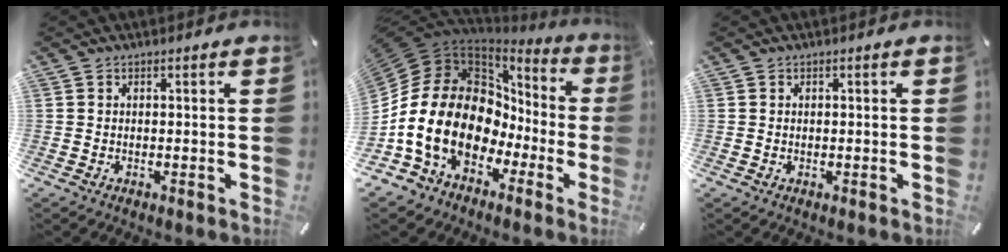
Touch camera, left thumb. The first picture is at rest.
{"total": 22.0, "force": [-1.7, 15.9, 15.1], "torque": [-0.327, -0.017, -0.016]}
{"total": 0.6, "force": [0.0, 0.5, 0.3], "torque": [-0.007, 0.002, 0.000]}